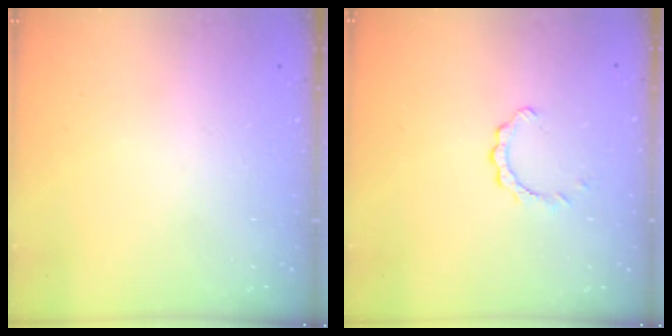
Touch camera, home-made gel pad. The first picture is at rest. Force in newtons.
{"total": 2.0, "press": 2.0, "slide": 0.2}